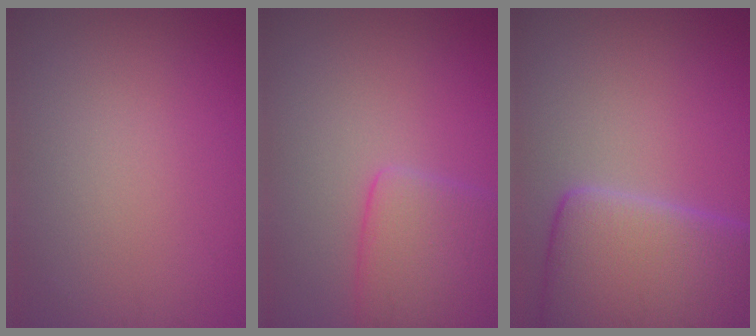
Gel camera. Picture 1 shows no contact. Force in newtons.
{"total": 4.7, "press": 4.7, "slide": 0.3}
{"total": 11.3, "press": 11.3, "slide": 1.0}